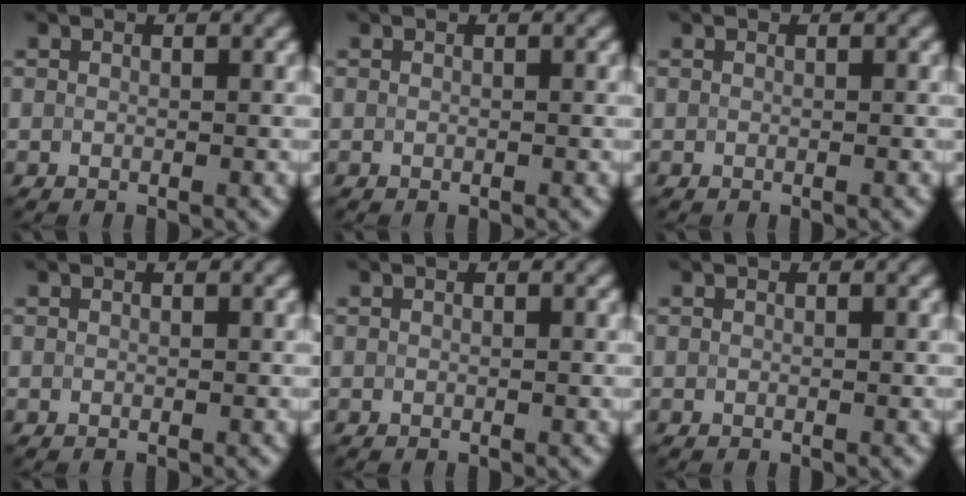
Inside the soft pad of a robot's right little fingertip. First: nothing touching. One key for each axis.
{"total": 0.0}
{"total": 0.0}
{"total": 0.0}
{"total": 0.0}
{"total": 0.0}